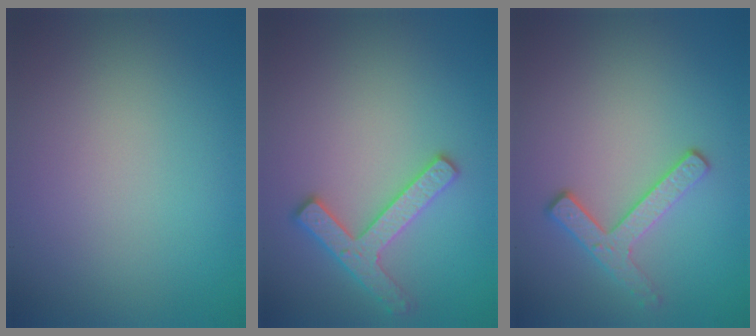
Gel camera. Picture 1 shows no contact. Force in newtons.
{"total": 2.8, "press": 2.8, "slide": 0.3}
{"total": 2.5, "press": 2.3, "slide": 0.9}